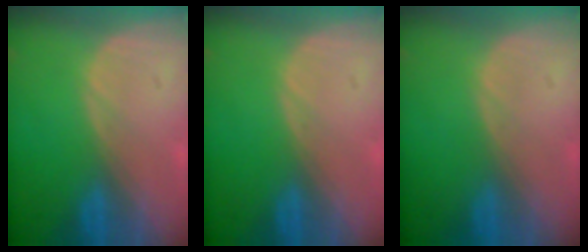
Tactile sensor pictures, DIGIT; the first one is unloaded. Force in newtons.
{"total": 0.0}
{"total": 0.0}